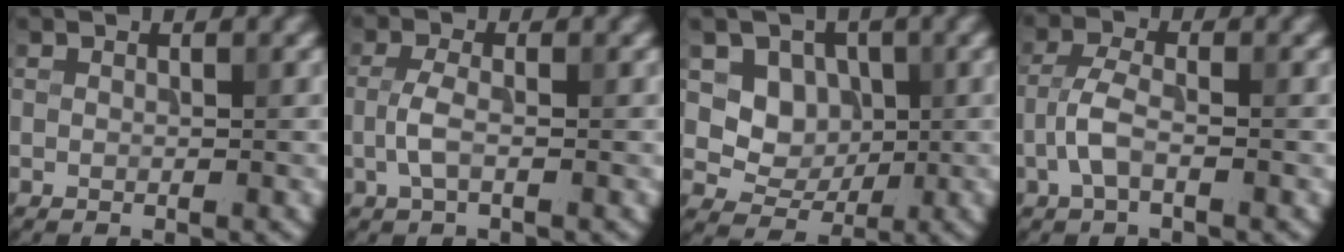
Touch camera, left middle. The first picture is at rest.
{"total": 2.2, "force": [-0.6, 0.8, 1.9], "torque": [-0.046, 0.003, -0.018]}
{"total": 4.0, "force": [0.7, 3.5, 1.8], "torque": [-0.031, -0.010, 0.011]}
{"total": 2.9, "force": [-1.2, 1.1, 2.4], "torque": [-0.053, 0.007, -0.031]}